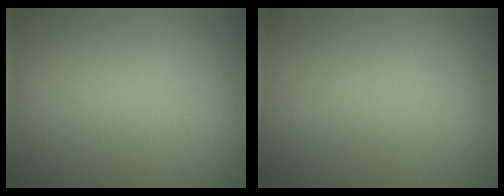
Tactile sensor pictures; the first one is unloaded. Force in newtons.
{"total": 0.0}